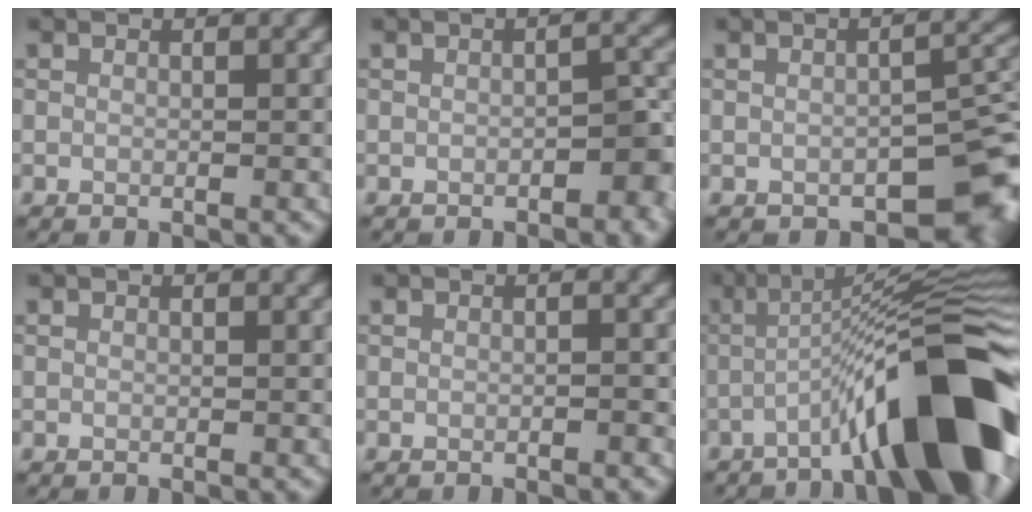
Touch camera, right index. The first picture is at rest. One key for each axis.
{"total": 2.8, "fx": -1.2, "fy": 1.3, "fz": 2.3, "tx": -0.025, "ty": 0.007, "tz": -0.016}
{"total": 6.3, "fx": -3.0, "fy": 3.4, "fz": 4.4, "tx": -0.036, "ty": -0.011, "tz": -0.035}
{"total": 0.0}
{"total": 0.7, "fx": -0.3, "fy": 0.1, "fz": 0.6, "tx": -0.008, "ty": 0.004, "tz": -0.005}
{"total": 14.4, "fx": -5.8, "fy": 2.8, "fz": 12.8, "tx": -0.183, "ty": 0.017, "tz": -0.092}